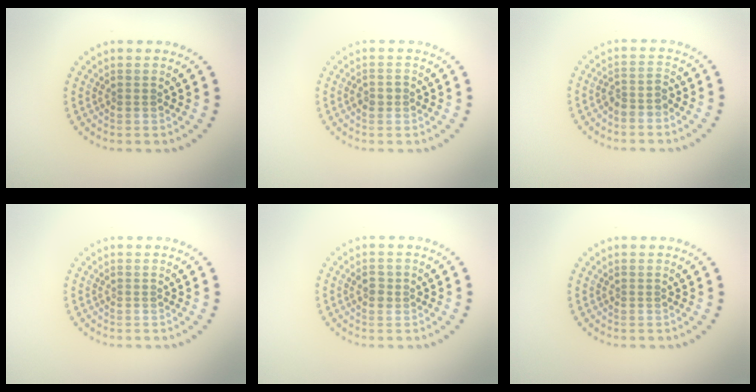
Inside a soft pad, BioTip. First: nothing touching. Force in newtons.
{"total": 1.1, "press": 1.1, "slide": 0.1}
{"total": 1.8, "press": 1.5, "slide": 1.1}
{"total": 0.0}
{"total": 1.4, "press": 1.3, "slide": 0.4}
{"total": 0.0}